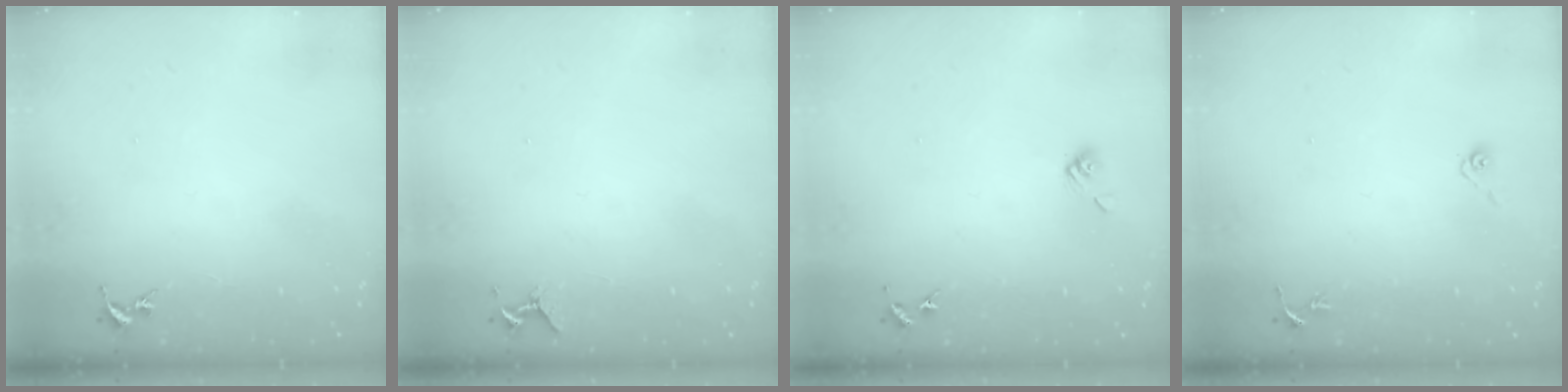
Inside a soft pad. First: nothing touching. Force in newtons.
{"total": 4.2, "press": 4.2, "slide": 0.4}
{"total": 5.8, "press": 5.3, "slide": 2.3}
{"total": 3.7, "press": 3.2, "slide": 1.9}